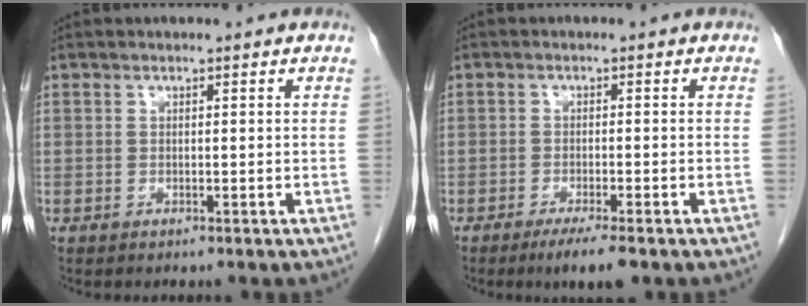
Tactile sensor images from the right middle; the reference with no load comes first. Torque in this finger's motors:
{"motor_torque": [0.83, -0.40, 0.09, 0.04]}